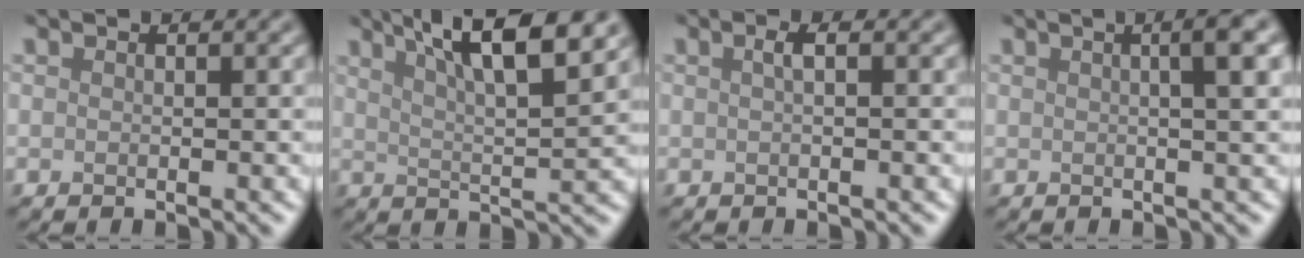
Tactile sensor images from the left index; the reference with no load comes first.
{"total": 8.8, "force": [5.2, 2.0, 6.8], "torque": [-0.079, 0.023, 0.057]}
{"total": 1.2, "force": [0.2, 0.3, 1.1], "torque": [-0.019, 0.007, 0.002]}
{"total": 4.5, "force": [1.0, 1.3, 4.2], "torque": [-0.040, 0.021, 0.001]}